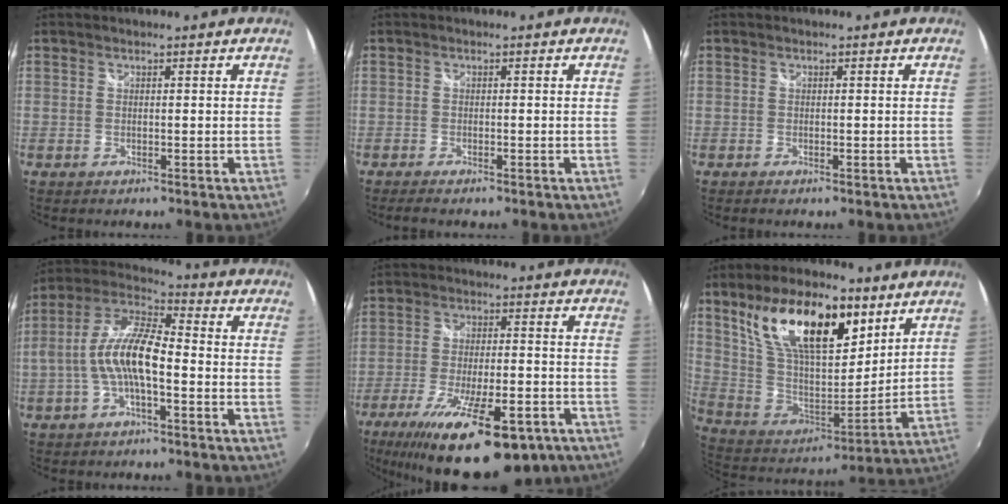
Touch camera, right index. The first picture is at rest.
{"total": 2.7, "force": [-2.2, 0.5, 1.4], "torque": [-0.031, -0.013, -0.039]}
{"total": 0.8, "force": [-0.7, 0.3, 0.4], "torque": [-0.010, -0.004, -0.011]}
{"total": 11.5, "force": [-2.5, 3.6, 10.6], "torque": [-0.222, 0.013, -0.049]}
{"total": 23.2, "force": [-15.2, 7.4, 15.9], "torque": [-0.281, -0.051, -0.226]}
{"total": 23.9, "force": [12.3, 11.1, 17.3], "torque": [-0.322, 0.024, 0.227]}